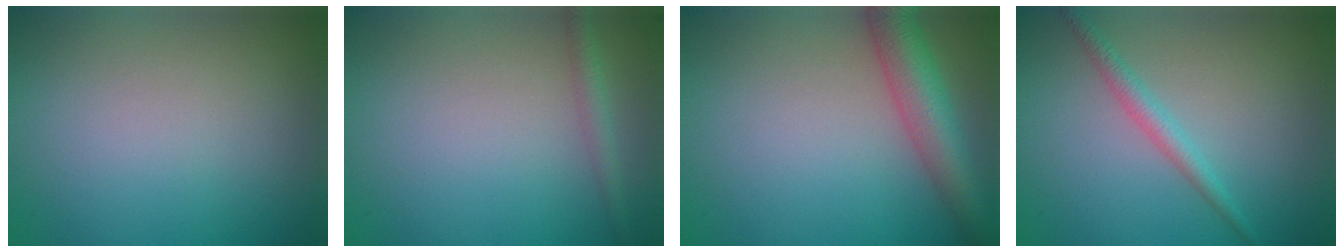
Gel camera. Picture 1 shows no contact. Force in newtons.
{"total": 1.6, "press": 1.6, "slide": 0.1}
{"total": 5.8, "press": 5.8, "slide": 0.2}
{"total": 1.9, "press": 1.9, "slide": 0.0}